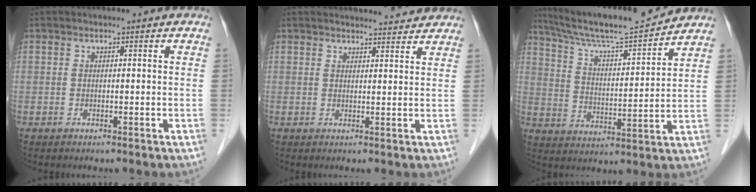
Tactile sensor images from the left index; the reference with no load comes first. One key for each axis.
{"total": 5.7, "fx": 5.6, "fy": 0.6, "fz": 0.9, "tx": -0.013, "ty": 0.009, "tz": 0.060}
{"total": 14.4, "fx": 13.5, "fy": -0.4, "fz": 5.0, "tx": -0.098, "ty": 0.001, "tz": 0.223}